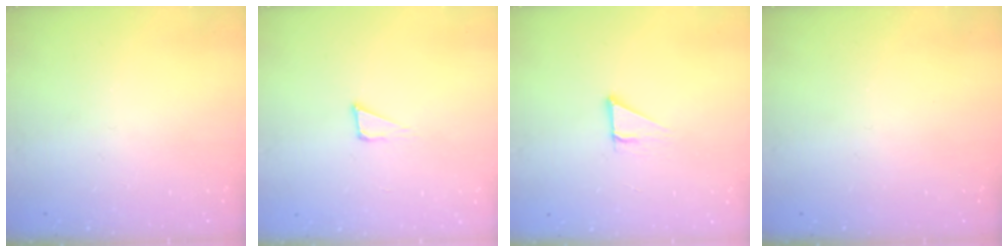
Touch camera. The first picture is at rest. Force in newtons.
{"total": 3.3, "press": 3.2, "slide": 0.8}
{"total": 2.9, "press": 2.9, "slide": 0.2}
{"total": 0.0}